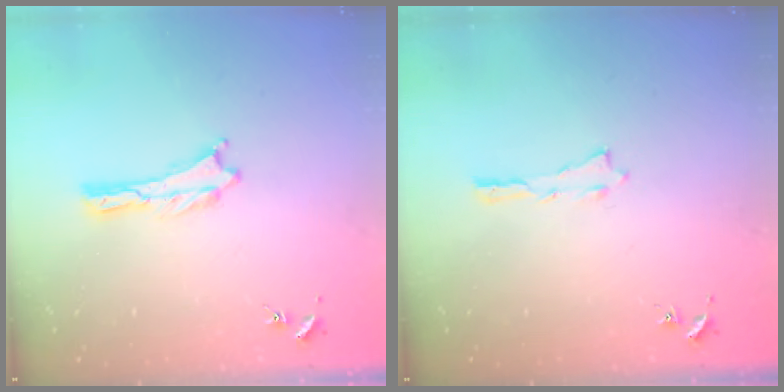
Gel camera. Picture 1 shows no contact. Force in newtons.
{"total": 0.0}